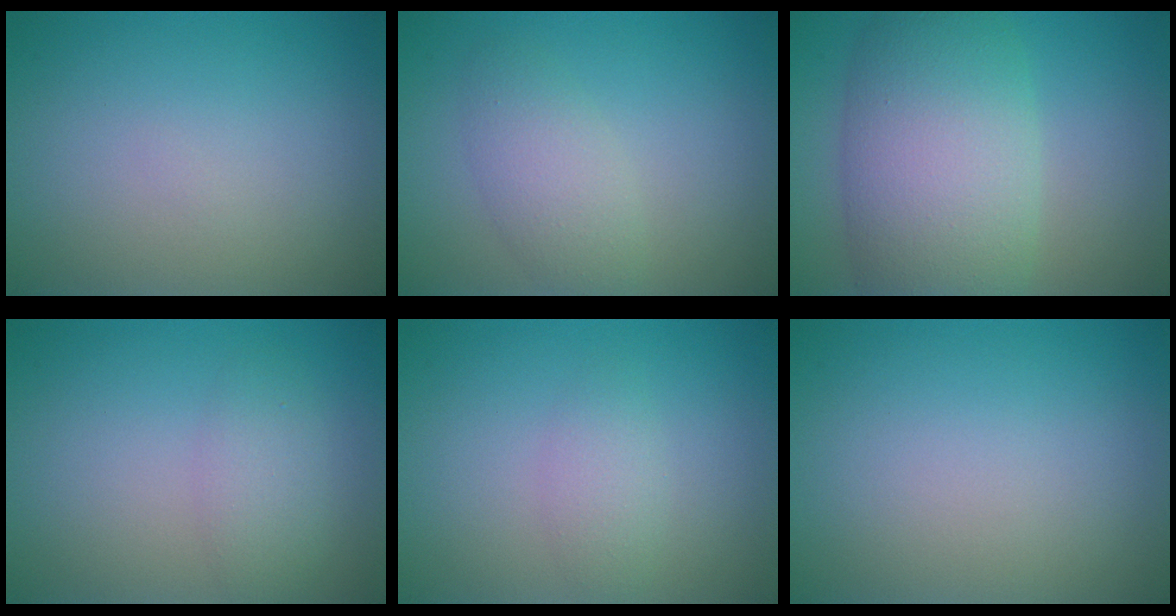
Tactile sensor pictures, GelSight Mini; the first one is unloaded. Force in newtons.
{"total": 2.9, "press": 2.9, "slide": 0.2}
{"total": 9.9, "press": 9.9, "slide": 0.4}
{"total": 2.2, "press": 2.2, "slide": 0.1}
{"total": 1.7, "press": 1.7, "slide": 0.1}
{"total": 0.0}